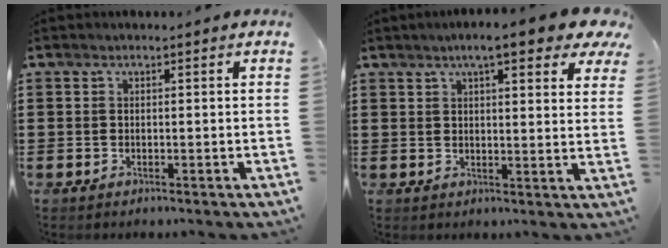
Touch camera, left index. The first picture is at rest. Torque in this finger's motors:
{"motor_torque": [2.14, 0.00, 0.52, 0.21]}